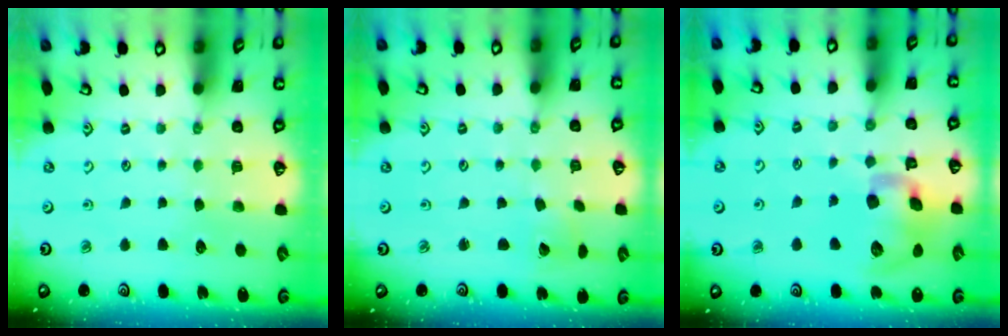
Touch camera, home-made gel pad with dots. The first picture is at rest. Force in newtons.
{"total": 1.9, "press": 1.9, "slide": 0.1}
{"total": 13.5, "press": 13.4, "slide": 2.2}